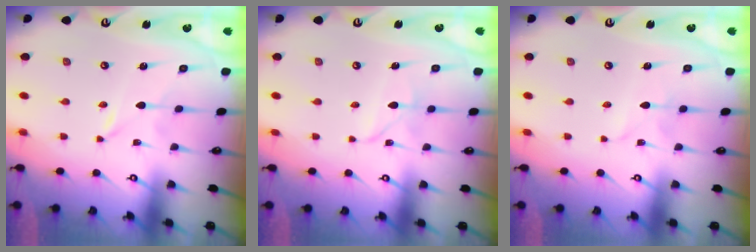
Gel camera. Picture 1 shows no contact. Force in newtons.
{"total": 4.0, "press": 4.0, "slide": 0.3}
{"total": 1.6, "press": 1.6, "slide": 0.1}